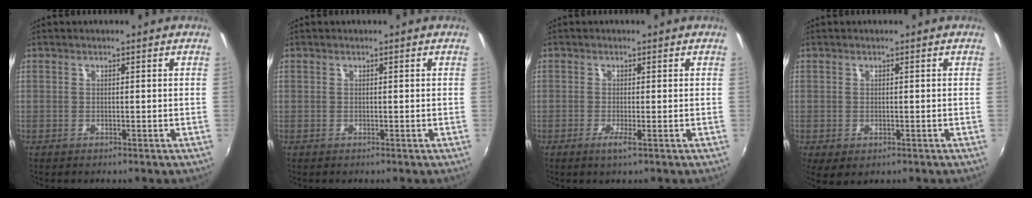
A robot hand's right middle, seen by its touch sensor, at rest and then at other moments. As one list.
[{"total": 0.0}, {"total": 1.9, "force": [-0.9, -0.3, 1.7], "torque": [-0.036, -0.005, -0.019]}, {"total": 2.5, "force": [-0.6, 1.3, 2.0], "torque": [-0.039, -0.010, -0.004]}]